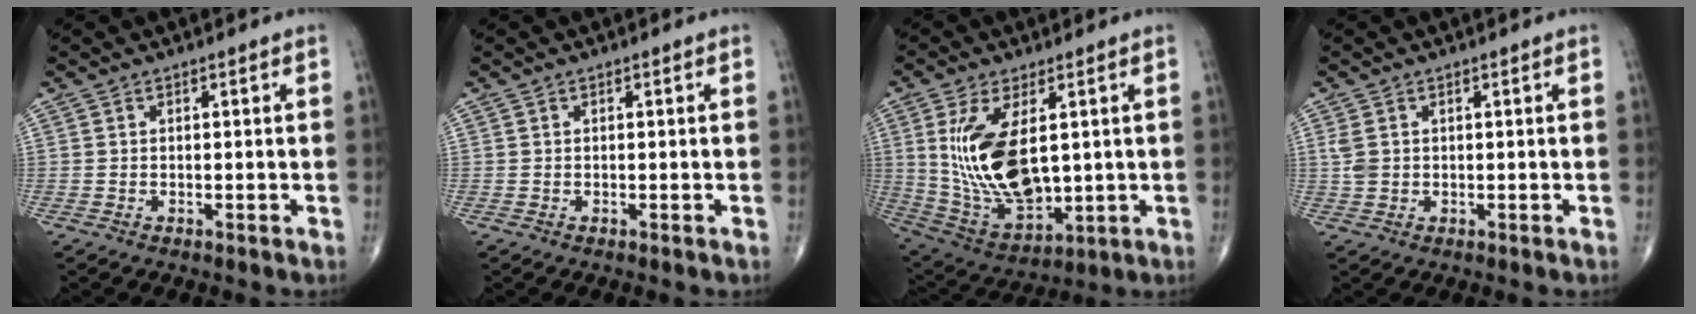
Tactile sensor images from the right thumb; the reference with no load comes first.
{"total": 0.0}
{"total": 17.3, "force": [2.7, 8.8, 14.7], "torque": [-0.272, -0.019, 0.074]}
{"total": 2.6, "force": [0.6, 2.0, 1.6], "torque": [-0.036, 0.001, 0.016]}